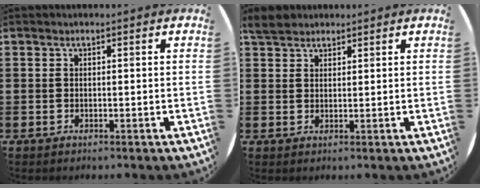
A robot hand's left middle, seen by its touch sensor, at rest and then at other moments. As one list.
[{"total": 2.9, "force": [2.6, 1.1, 0.6], "torque": [-0.010, 0.003, 0.049]}]